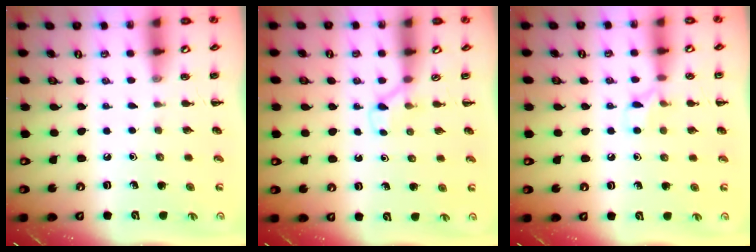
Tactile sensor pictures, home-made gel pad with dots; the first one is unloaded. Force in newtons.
{"total": 2.8, "press": 2.6, "slide": 1.0}
{"total": 6.3, "press": 6.1, "slide": 1.5}